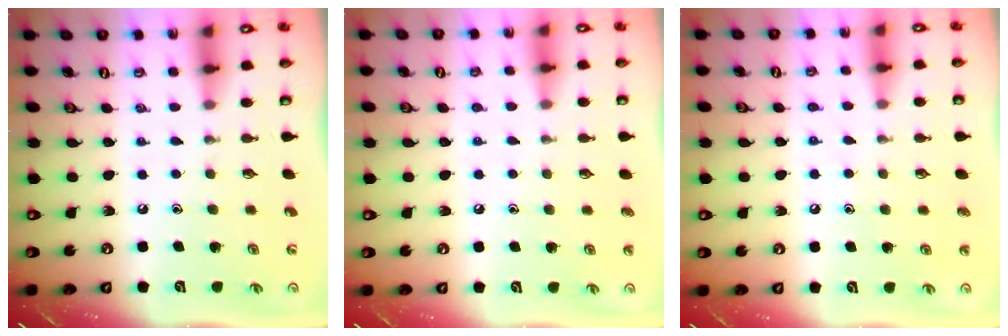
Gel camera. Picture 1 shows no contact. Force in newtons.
{"total": 3.4, "press": 3.3, "slide": 0.5}
{"total": 5.6, "press": 5.5, "slide": 0.5}